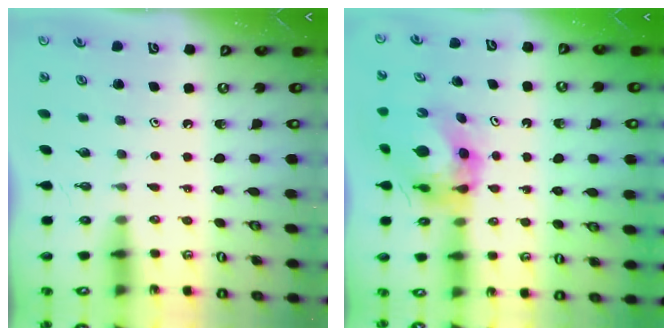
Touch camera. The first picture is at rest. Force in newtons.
{"total": 8.1, "press": 8.1, "slide": 0.7}